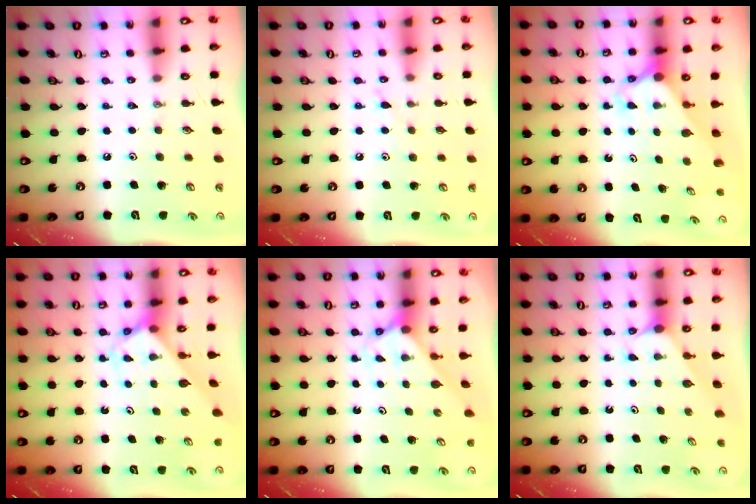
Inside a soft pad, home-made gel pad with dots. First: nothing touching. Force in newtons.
{"total": 5.5, "press": 5.5, "slide": 0.5}
{"total": 2.7, "press": 2.7, "slide": 0.1}
{"total": 2.9, "press": 2.9, "slide": 0.1}
{"total": 2.5, "press": 2.5, "slide": 0.2}
{"total": 1.0, "press": 0.9, "slide": 0.2}